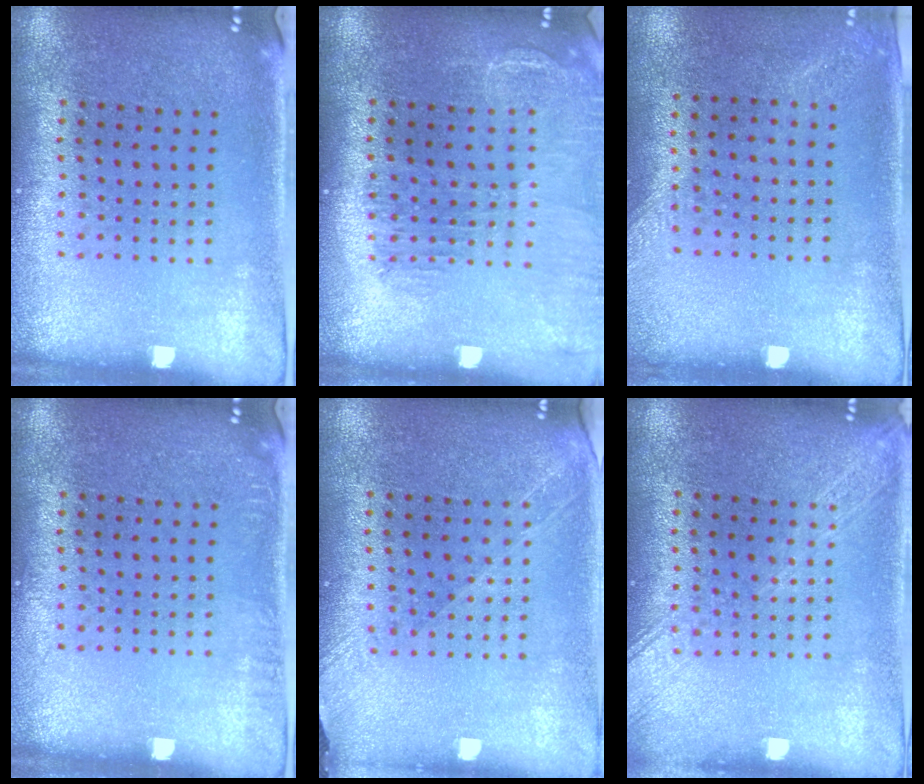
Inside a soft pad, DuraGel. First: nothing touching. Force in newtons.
{"total": 1.5, "press": 1.4, "slide": 0.3}
{"total": 1.3, "press": 1.1, "slide": 0.6}
{"total": 0.7, "press": 0.7, "slide": 0.1}
{"total": 1.3, "press": 1.2, "slide": 0.5}
{"total": 1.7, "press": 1.7, "slide": 0.2}